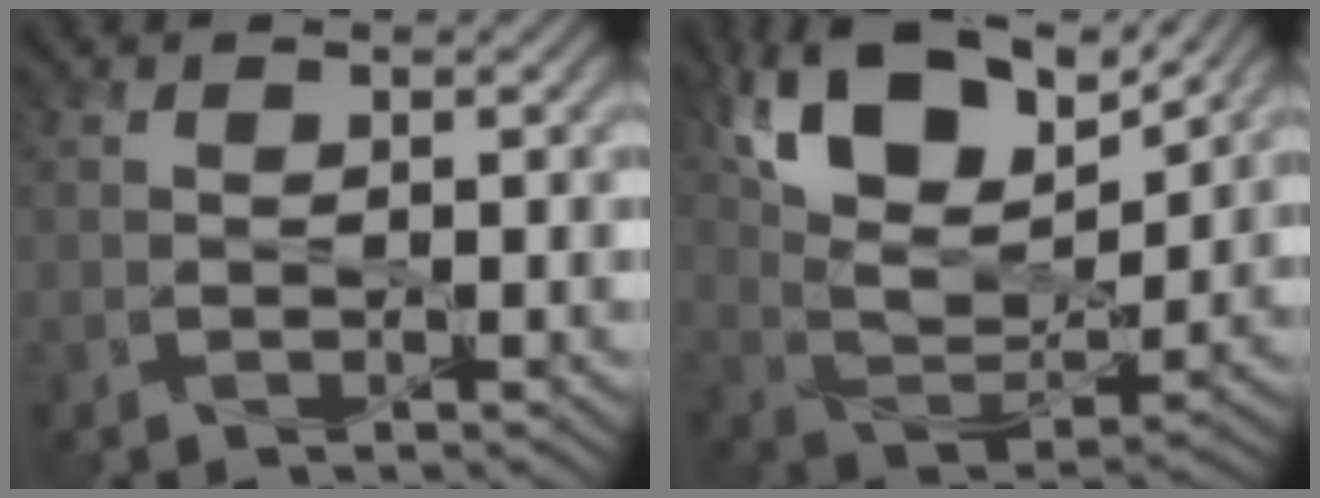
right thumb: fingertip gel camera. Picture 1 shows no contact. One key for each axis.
{"total": 16.0, "fx": 9.7, "fy": 7.3, "fz": 10.4, "tx": -0.229, "ty": 0.011, "tz": 0.167}